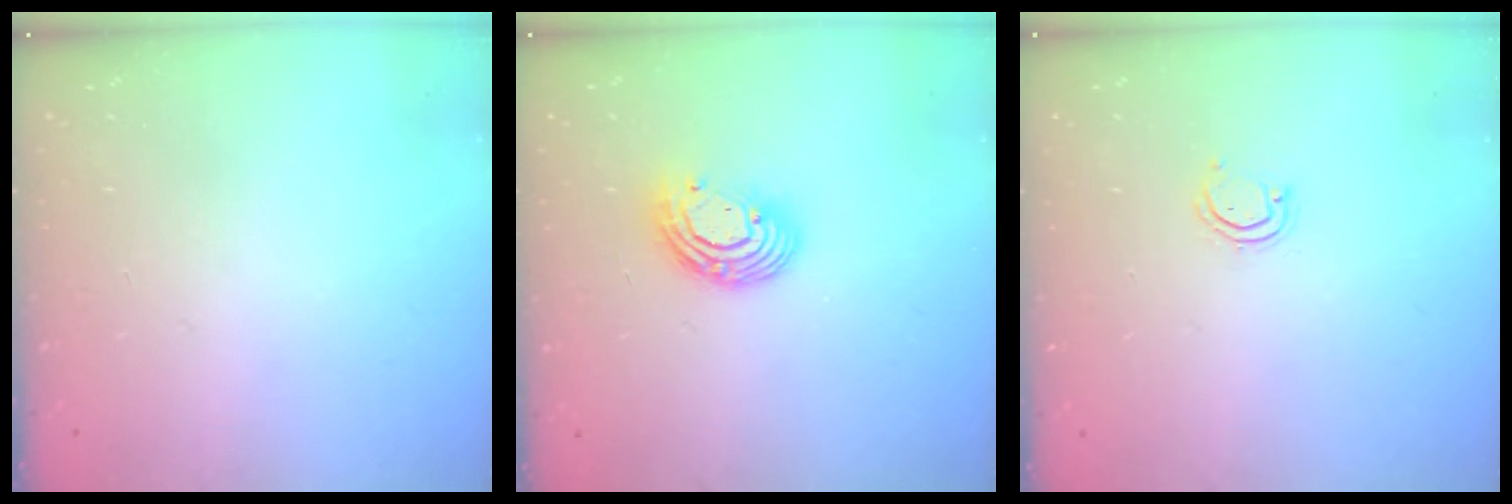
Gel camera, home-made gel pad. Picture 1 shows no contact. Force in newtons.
{"total": 10.1, "press": 10.0, "slide": 1.1}
{"total": 3.5, "press": 3.5, "slide": 0.3}